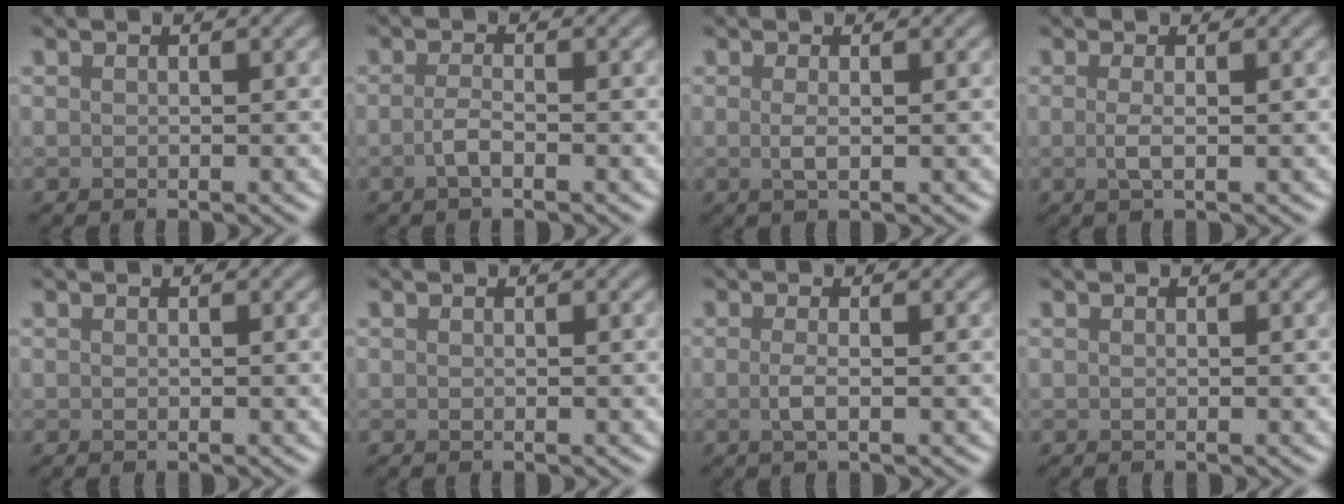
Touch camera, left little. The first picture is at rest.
{"total": 1.6, "force": [-0.6, 0.5, 1.4], "torque": [-0.029, 0.001, -0.016]}
{"total": 1.2, "force": [0.0, 0.3, 1.2], "torque": [-0.025, 0.000, 0.000]}
{"total": 1.5, "force": [-0.1, 0.4, 1.5], "torque": [-0.028, -0.001, -0.004]}
{"total": 0.0}
{"total": 0.0}
{"total": 1.6, "force": [-0.2, 0.5, 1.5], "torque": [-0.030, -0.002, -0.008]}
{"total": 0.0}